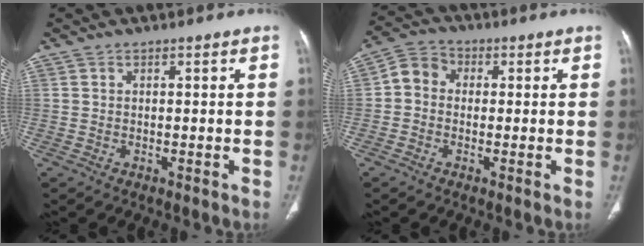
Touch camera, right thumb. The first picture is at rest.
{"total": 5.4, "force": [-0.1, 4.6, 2.8], "torque": [-0.034, 0.019, -0.017]}